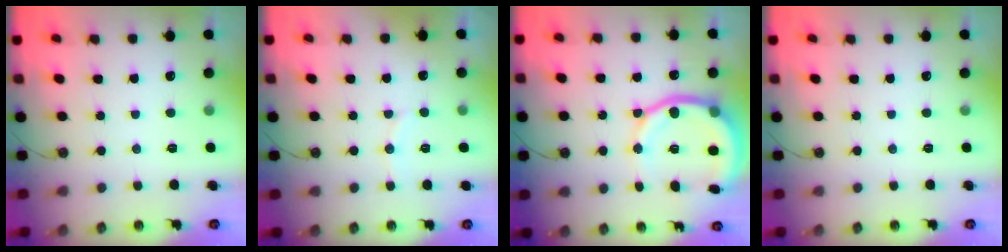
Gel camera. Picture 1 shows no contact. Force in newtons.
{"total": 4.6, "press": 4.4, "slide": 1.2}
{"total": 13.5, "press": 13.4, "slide": 1.7}
{"total": 0.0}